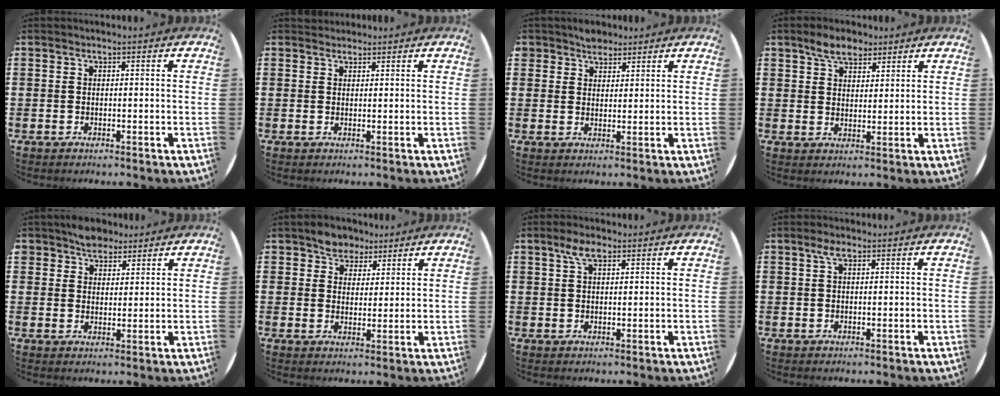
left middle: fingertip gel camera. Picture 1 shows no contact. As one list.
[{"total": 1.0, "force": [0.9, 0.3, -0.2], "torque": [0.002, 0.003, 0.019]}, {"total": 2.8, "force": [2.4, 1.4, 0.1], "torque": [0.001, 0.006, 0.046]}, {"total": 4.3, "force": [3.5, 2.1, 1.5], "torque": [-0.028, 0.003, 0.063]}, {"total": 4.0, "force": [3.4, 2.1, 0.3], "torque": [-0.010, 0.003, 0.064]}, {"total": 4.2, "force": [3.4, 2.4, 0.0], "torque": [-0.006, 0.003, 0.063]}, {"total": 3.6, "force": [2.2, 1.4, 2.5], "torque": [-0.045, 0.007, 0.035]}, {"total": 1.8, "force": [0.9, 0.6, 1.4], "torque": [-0.031, 0.006, 0.014]}]